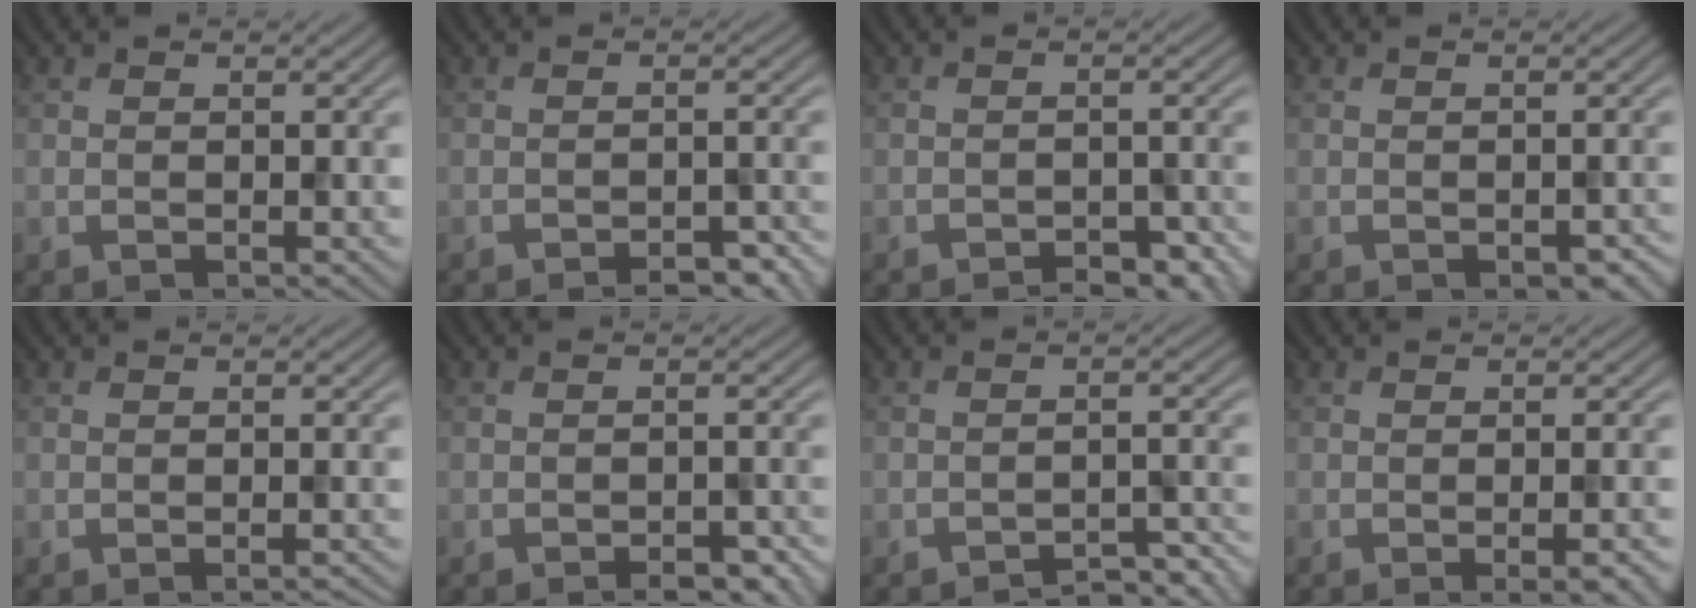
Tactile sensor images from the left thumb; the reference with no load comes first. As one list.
[{"total": 3.8, "force": [-3.1, 0.9, 2.1], "torque": [-0.035, 0.006, -0.039]}, {"total": 4.2, "force": [-3.4, 1.2, 2.2], "torque": [-0.038, 0.006, -0.043]}, {"total": 2.9, "force": [-1.8, 1.1, 2.1], "torque": [-0.027, -0.007, -0.013]}, {"total": 1.2, "force": [-0.7, 0.1, 1.0], "torque": [-0.009, 0.003, -0.012]}, {"total": 3.8, "force": [-2.9, 1.0, 2.3], "torque": [-0.035, 0.004, -0.035]}, {"total": 4.7, "force": [-4.2, 0.6, 2.0], "torque": [-0.030, 0.010, -0.055]}, {"total": 5.1, "force": [-2.5, 1.3, 4.3], "torque": [-0.047, 0.000, -0.027]}]